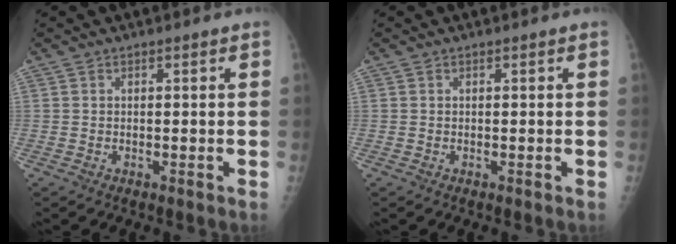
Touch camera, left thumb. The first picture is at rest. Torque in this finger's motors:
{"motor_torque": [0.00, 0.00, 0.00, 0.00, 0.00]}